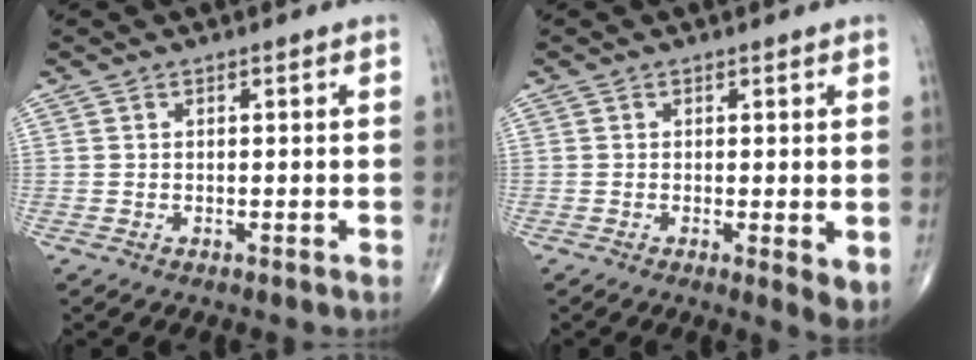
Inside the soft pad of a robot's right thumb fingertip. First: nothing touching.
{"total": 3.6, "force": [-0.2, 1.0, 3.5], "torque": [-0.051, -0.013, -0.007]}